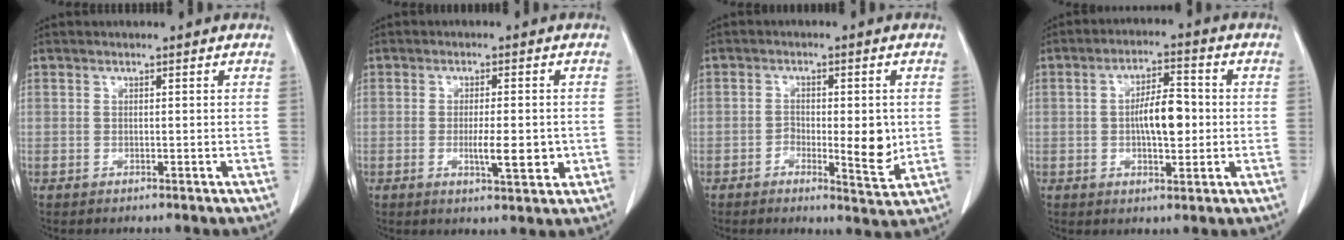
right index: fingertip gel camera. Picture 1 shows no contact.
{"total": 5.4, "force": [-1.1, 1.2, 5.1], "torque": [-0.085, -0.005, -0.014]}
{"total": 6.6, "force": [-1.0, 2.3, 6.1], "torque": [-0.085, -0.005, -0.012]}
{"total": 7.1, "force": [-0.3, 2.5, 6.6], "torque": [-0.117, 0.011, -0.006]}